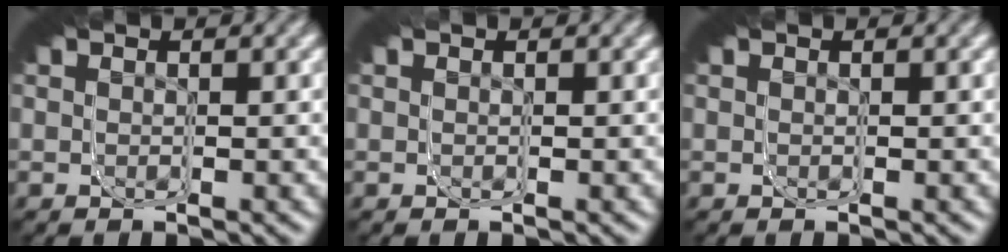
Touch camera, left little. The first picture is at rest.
{"total": 0.7, "force": [-0.2, -0.4, -0.6], "torque": [0.007, -0.003, 0.000]}
{"total": 0.0}